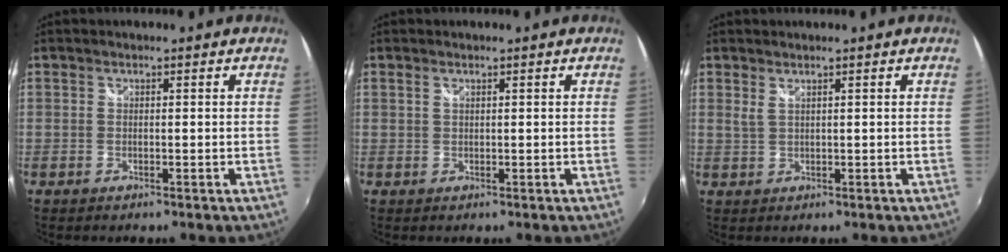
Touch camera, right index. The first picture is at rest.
{"total": 0.6, "force": [0.4, 0.2, 0.4], "torque": [-0.007, 0.001, 0.006]}
{"total": 1.0, "force": [0.7, 0.0, 0.7], "torque": [-0.014, 0.001, 0.014]}